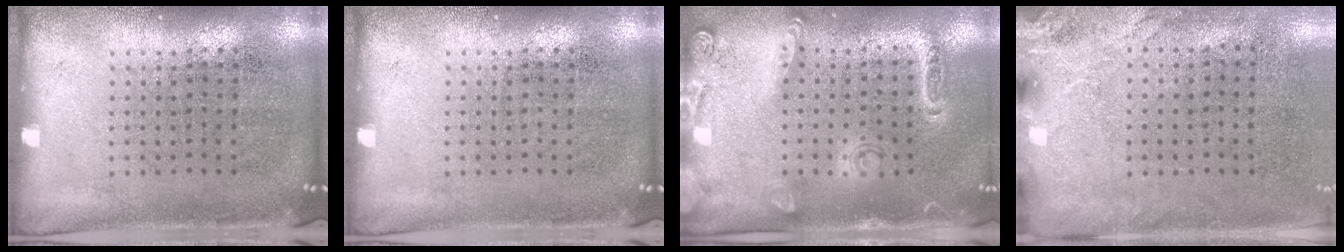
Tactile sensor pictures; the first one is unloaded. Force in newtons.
{"total": 0.0}
{"total": 1.6, "press": 1.4, "slide": 0.8}
{"total": 2.6, "press": 2.0, "slide": 1.6}